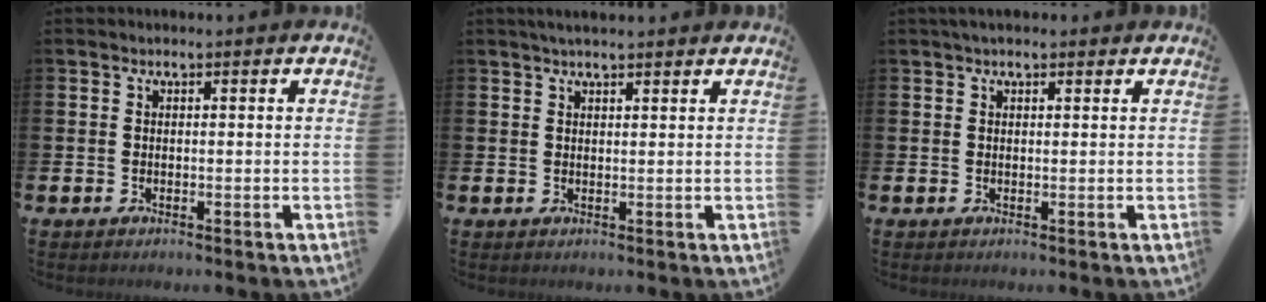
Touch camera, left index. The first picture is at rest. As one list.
[{"total": 2.2, "force": [2.0, 0.3, 0.8], "torque": [-0.017, 0.001, 0.035]}, {"total": 1.4, "force": [1.1, 0.5, 0.7], "torque": [-0.005, 0.003, 0.018]}]